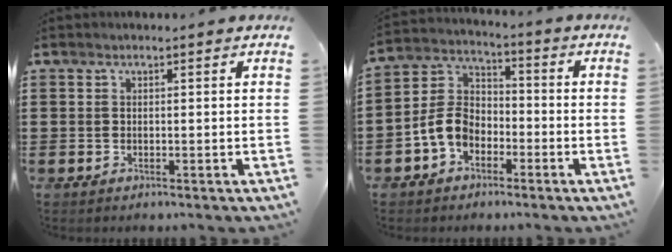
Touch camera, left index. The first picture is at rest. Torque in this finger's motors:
{"motor_torque": [1.57, 0.57, 0.58, 0.09]}